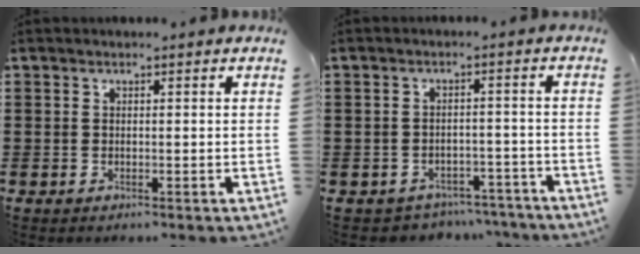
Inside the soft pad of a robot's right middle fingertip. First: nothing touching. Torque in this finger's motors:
{"motor_torque": [-0.03, -0.09, 0.06, -0.02]}